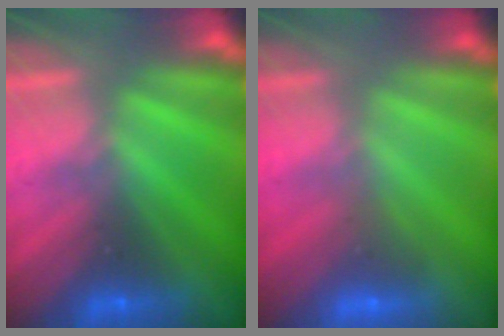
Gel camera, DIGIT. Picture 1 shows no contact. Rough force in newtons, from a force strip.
{"total": 2.9}